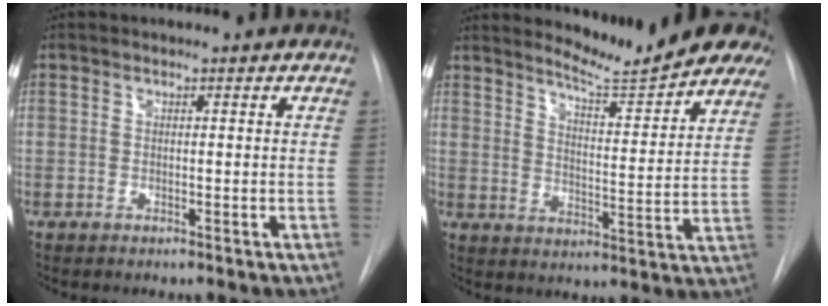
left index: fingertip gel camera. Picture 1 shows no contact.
{"total": 13.3, "force": [12.1, 1.0, 5.5], "torque": [-0.074, -0.037, 0.155]}